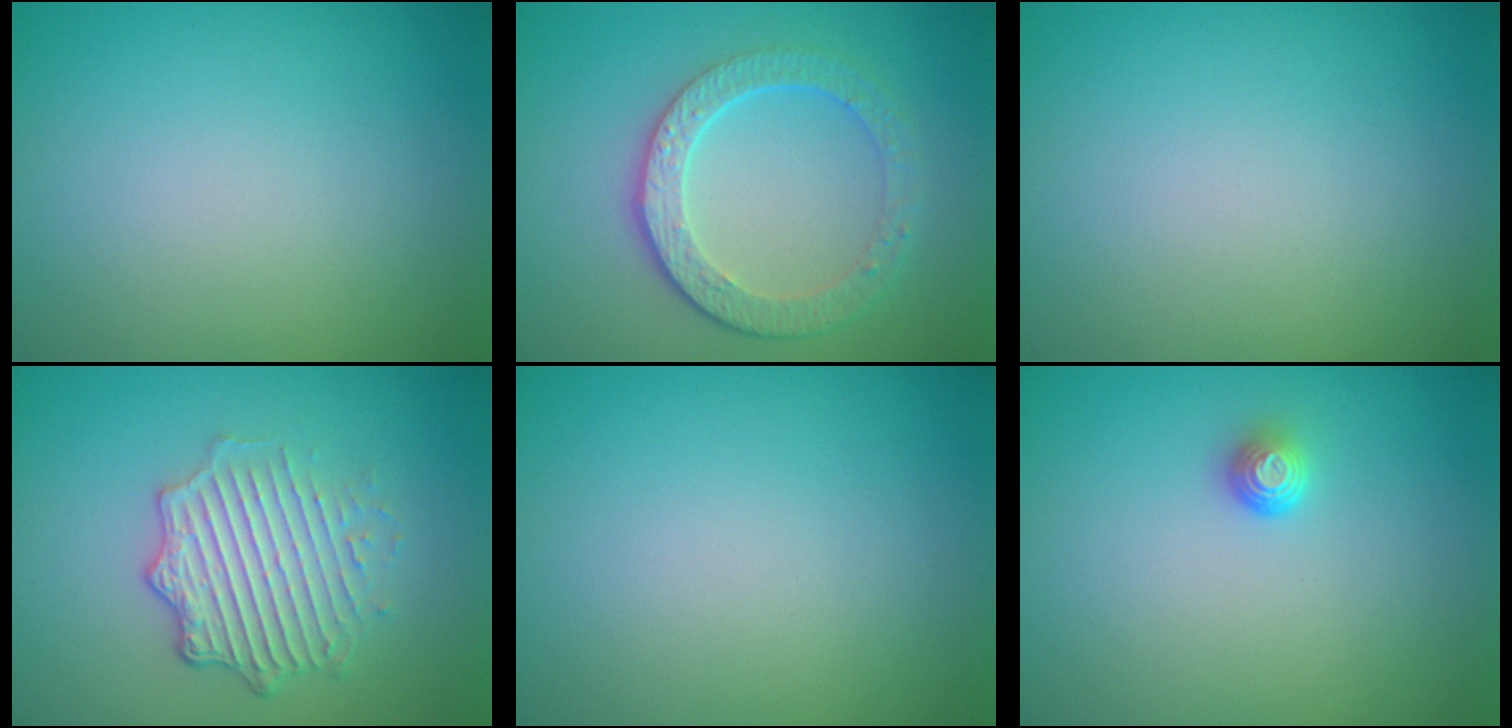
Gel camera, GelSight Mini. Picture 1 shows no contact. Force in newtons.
{"total": 4.8, "press": 3.4, "slide": 3.4}
{"total": 0.0}
{"total": 4.9, "press": 3.5, "slide": 3.3}
{"total": 0.0}
{"total": 1.2, "press": 0.9, "slide": 0.8}